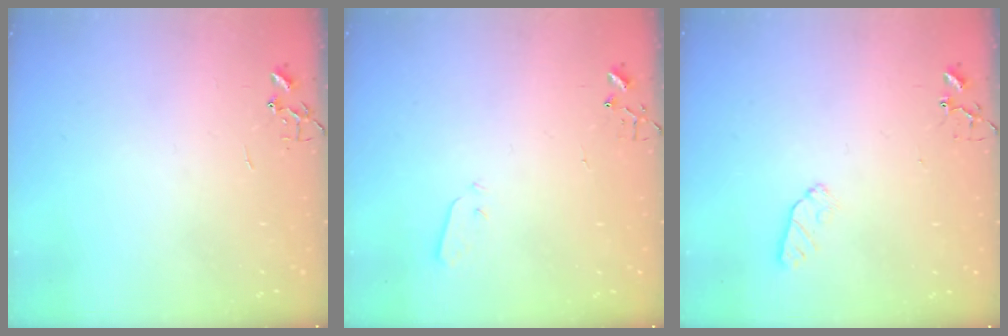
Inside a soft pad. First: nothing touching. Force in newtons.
{"total": 3.3, "press": 3.2, "slide": 0.7}
{"total": 5.4, "press": 5.3, "slide": 0.7}